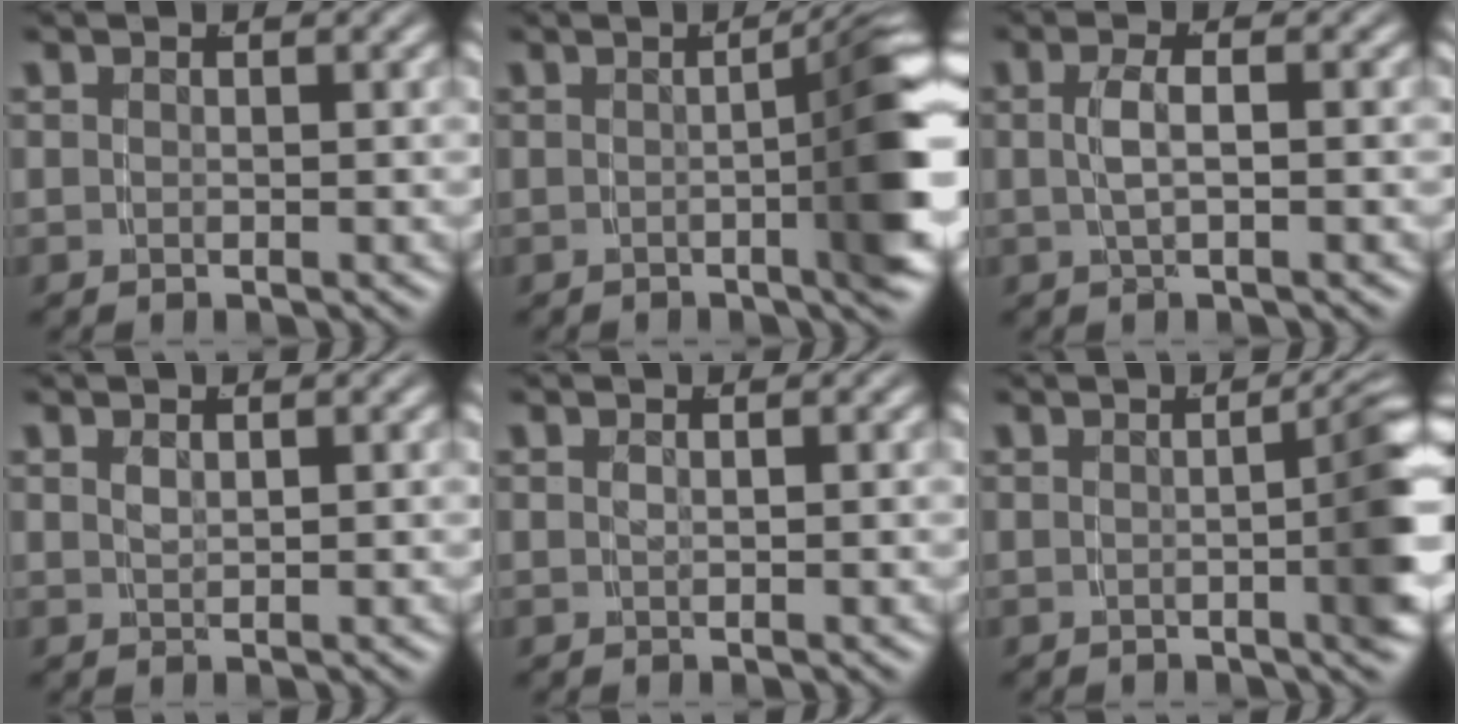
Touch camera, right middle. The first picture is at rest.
{"total": 7.2, "force": [-0.4, 1.2, 7.0], "torque": [-0.068, 0.016, -0.017]}
{"total": 1.9, "force": [-0.3, -0.2, 1.9], "torque": [-0.039, 0.000, 0.001]}
{"total": 0.7, "force": [0.3, -0.5, 0.5], "torque": [-0.005, -0.002, 0.013]}
{"total": 0.5, "force": [-0.1, -0.5, 0.1], "torque": [-0.001, -0.002, 0.005]}
{"total": 5.4, "force": [-0.5, 1.0, 5.3], "torque": [-0.048, 0.014, -0.017]}